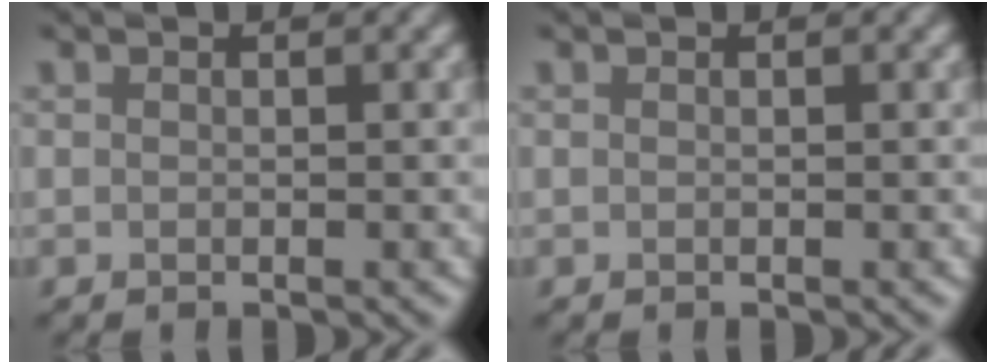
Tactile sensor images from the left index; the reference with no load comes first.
{"total": 0.0}